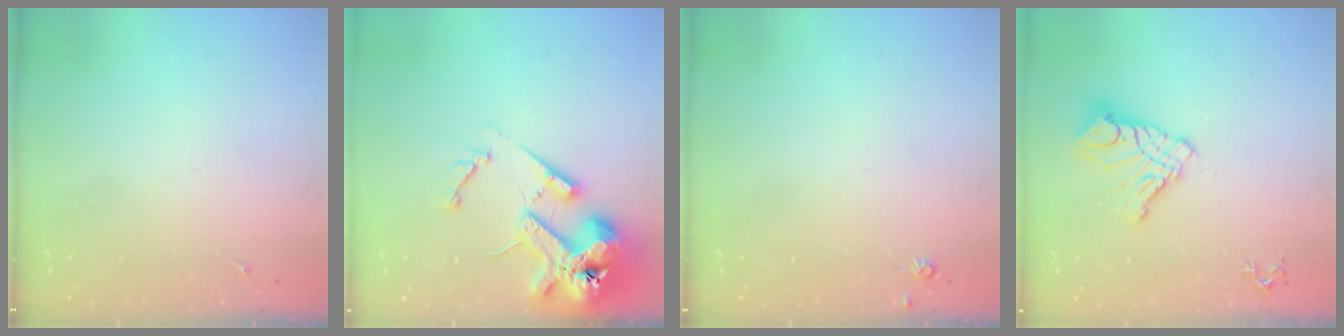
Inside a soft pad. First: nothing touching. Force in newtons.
{"total": 17.7, "press": 17.6, "slide": 2.4}
{"total": 4.4, "press": 4.3, "slide": 0.5}
{"total": 12.8, "press": 12.7, "slide": 1.4}